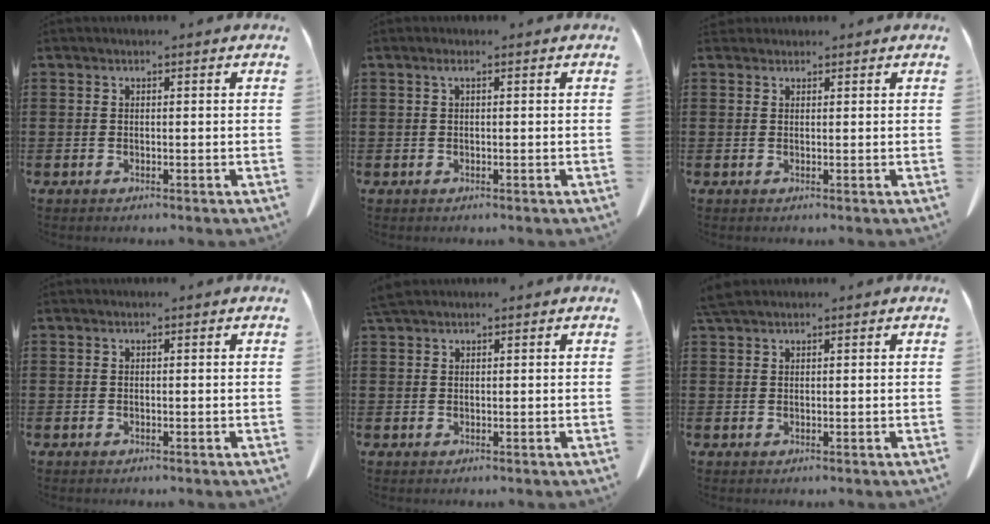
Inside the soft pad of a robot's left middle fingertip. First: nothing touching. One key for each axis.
{"total": 1.0, "fx": 0.1, "fy": 0.1, "fz": 1.0, "tx": -0.019, "ty": -0.001, "tz": 0.003}
{"total": 1.0, "fx": 0.9, "fy": 0.4, "fz": 0.1, "tx": -0.005, "ty": 0.001, "tz": 0.018}
{"total": 0.0}
{"total": 1.7, "fx": 1.4, "fy": 0.3, "fz": 0.9, "tx": -0.023, "ty": -0.001, "tz": 0.028}
{"total": 1.9, "fx": 1.6, "fy": 0.3, "fz": 1.1, "tx": -0.026, "ty": -0.001, "tz": 0.031}